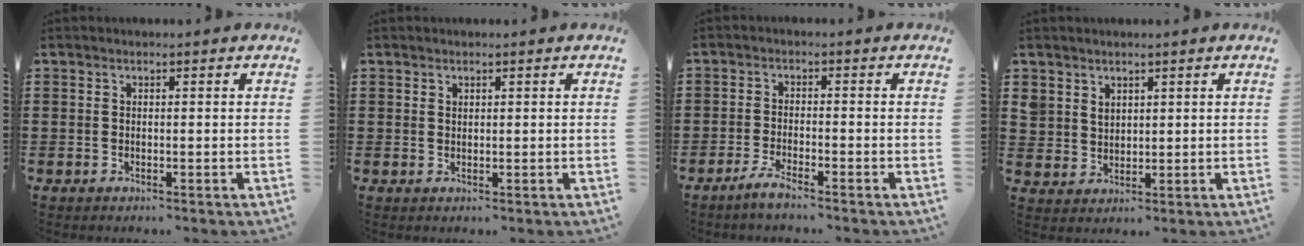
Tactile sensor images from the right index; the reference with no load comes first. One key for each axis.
{"total": 0.7, "fx": 0.6, "fy": 0.4, "fz": 0.1, "tx": -0.003, "ty": 0.002, "tz": 0.012}
{"total": 2.6, "fx": -2.2, "fy": 0.0, "fz": 1.4, "tx": -0.039, "ty": -0.001, "tz": -0.046}
{"total": 3.4, "fx": 2.5, "fy": 2.3, "fz": 0.2, "tx": -0.017, "ty": 0.006, "tz": 0.048}